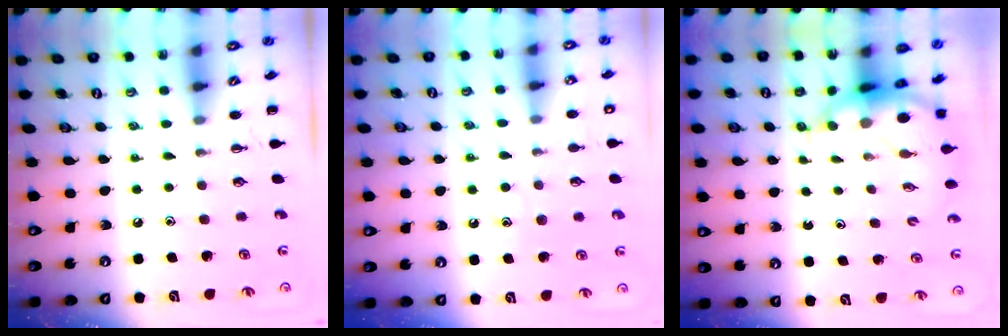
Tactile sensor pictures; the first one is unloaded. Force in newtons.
{"total": 8.6, "press": 8.5, "slide": 1.3}
{"total": 5.6, "press": 5.5, "slide": 1.3}